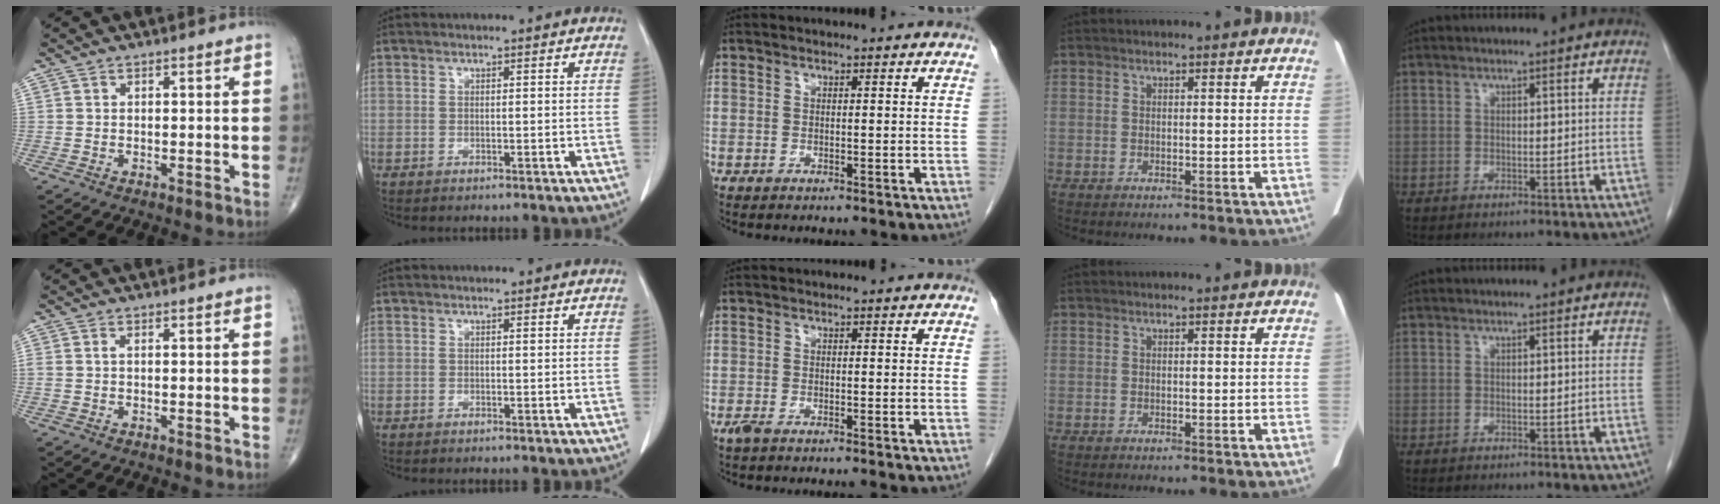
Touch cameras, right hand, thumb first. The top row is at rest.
{"thumb": {"total": 0.8, "force": [0.1, 0.3, 0.7], "torque": [-0.022, 0.006, 0.003]}, "middle": {"total": 1.9, "force": [-1.5, 0.2, 1.1], "torque": [-0.020, -0.005, -0.026]}}